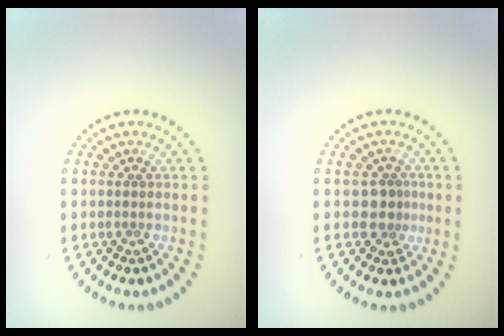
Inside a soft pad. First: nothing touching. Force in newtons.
{"total": 2.0, "press": 1.6, "slide": 1.2}